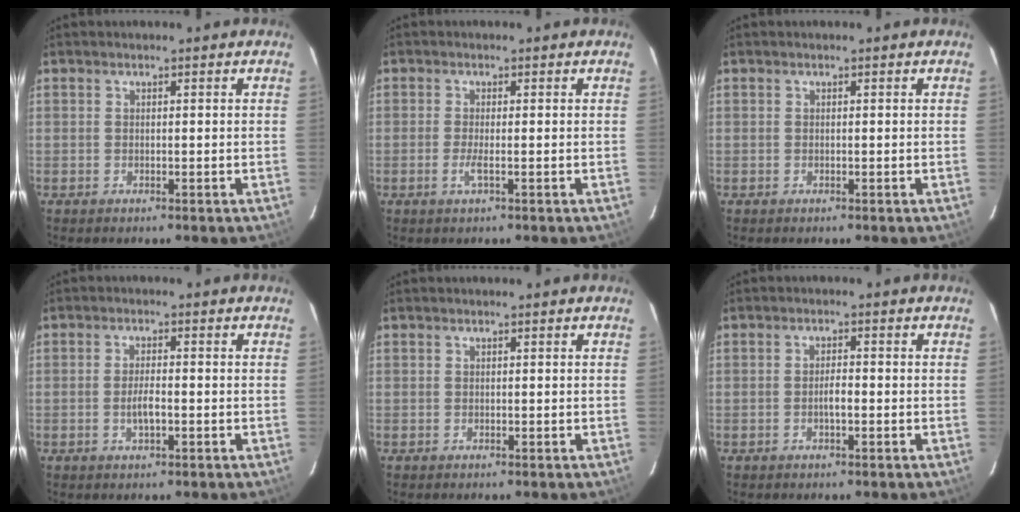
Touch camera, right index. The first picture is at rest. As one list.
[{"total": 2.0, "force": [-0.7, -0.1, 1.9], "torque": [-0.038, -0.005, -0.015]}, {"total": 0.0}, {"total": 3.2, "force": [-1.0, 0.9, 3.0], "torque": [-0.058, -0.001, -0.017]}, {"total": 0.0}, {"total": 2.2, "force": [-0.7, 0.4, 2.0], "torque": [-0.038, 0.003, -0.014]}]